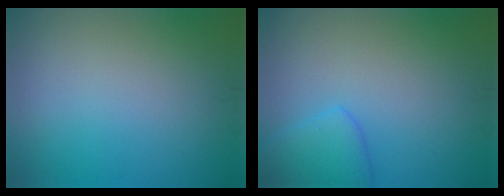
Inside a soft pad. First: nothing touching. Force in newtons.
{"total": 2.6, "press": 2.6, "slide": 0.2}